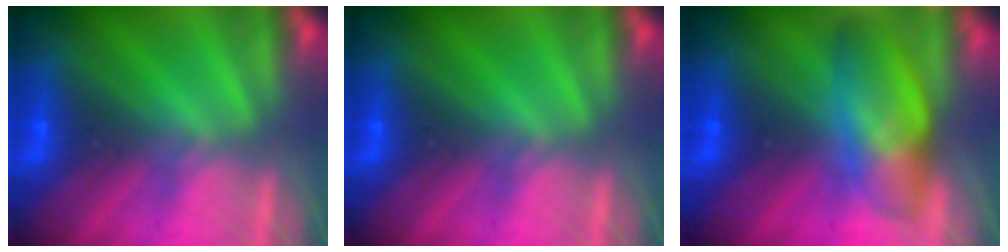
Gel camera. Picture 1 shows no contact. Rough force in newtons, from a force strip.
{"total": 0.0}
{"total": 7.0}